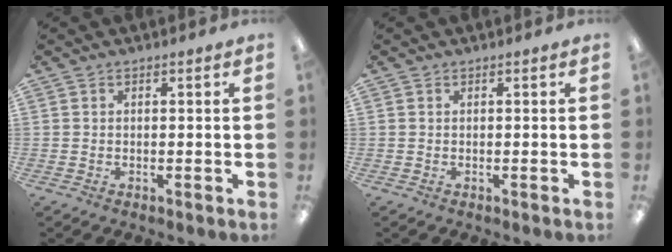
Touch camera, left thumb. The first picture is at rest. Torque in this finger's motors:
{"motor_torque": [0.00, 0.00, 0.01, -0.01, 0.00]}